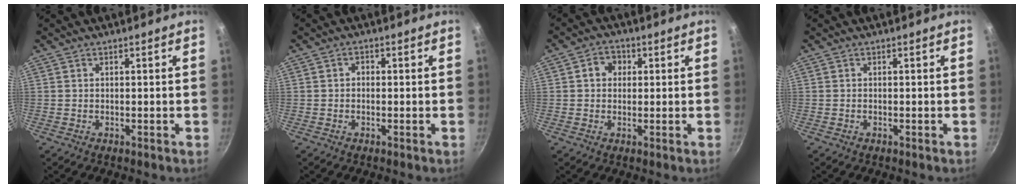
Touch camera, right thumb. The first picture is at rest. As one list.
[{"total": 1.3, "force": [-0.2, 1.1, 0.7], "torque": [-0.013, 0.006, -0.005]}, {"total": 4.0, "force": [0.8, 3.4, 1.9], "torque": [-0.007, 0.006, 0.006]}, {"total": 0.0}]